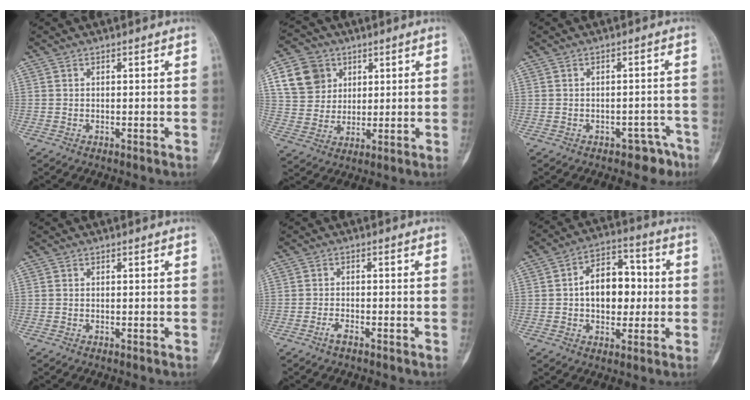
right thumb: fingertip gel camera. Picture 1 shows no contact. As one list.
[{"total": 10.5, "force": [4.0, 9.0, 3.7], "torque": [-0.042, -0.005, 0.077]}, {"total": 4.3, "force": [-3.1, 2.6, 1.3], "torque": [0.000, 0.033, -0.035]}, {"total": 0.0}, {"total": 1.7, "force": [-1.3, 0.5, 1.0], "torque": [-0.025, 0.008, -0.027]}, {"total": 12.3, "force": [0.2, 8.2, 9.2], "torque": [-0.101, 0.026, -0.001]}]